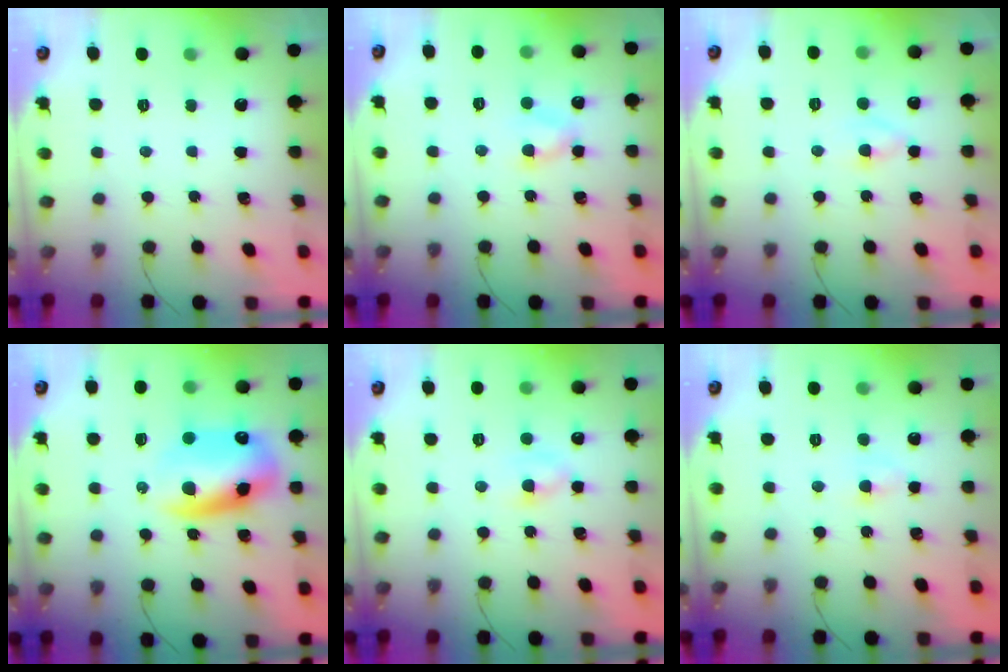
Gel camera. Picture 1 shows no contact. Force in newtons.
{"total": 4.3, "press": 4.2, "slide": 0.7}
{"total": 3.3, "press": 3.0, "slide": 1.3}
{"total": 14.0, "press": 13.6, "slide": 3.4}
{"total": 3.3, "press": 3.1, "slide": 1.1}
{"total": 2.9, "press": 2.7, "slide": 1.2}